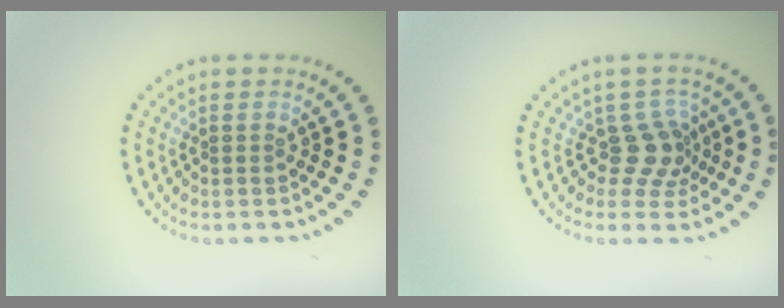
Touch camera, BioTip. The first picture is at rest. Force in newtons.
{"total": 2.9, "press": 2.1, "slide": 2.0}